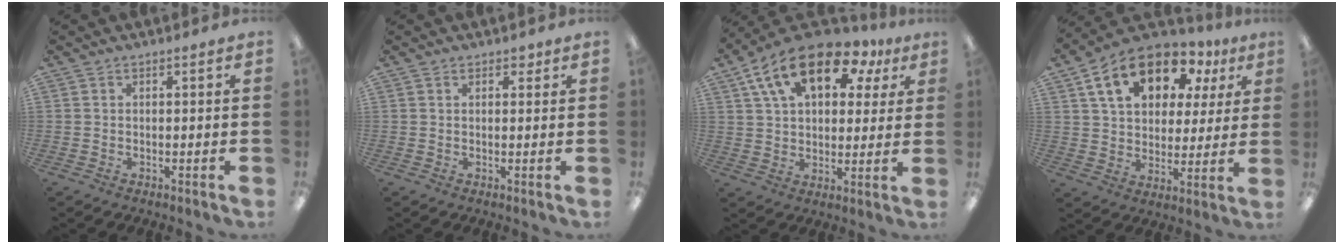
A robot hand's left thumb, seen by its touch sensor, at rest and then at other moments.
{"total": 1.6, "force": [0.9, 1.0, 0.8], "torque": [-0.009, 0.000, 0.014]}
{"total": 17.3, "force": [9.4, 9.5, 10.9], "torque": [-0.188, -0.028, 0.166]}
{"total": 17.0, "force": [9.4, 10.4, 9.6], "torque": [-0.167, -0.027, 0.168]}